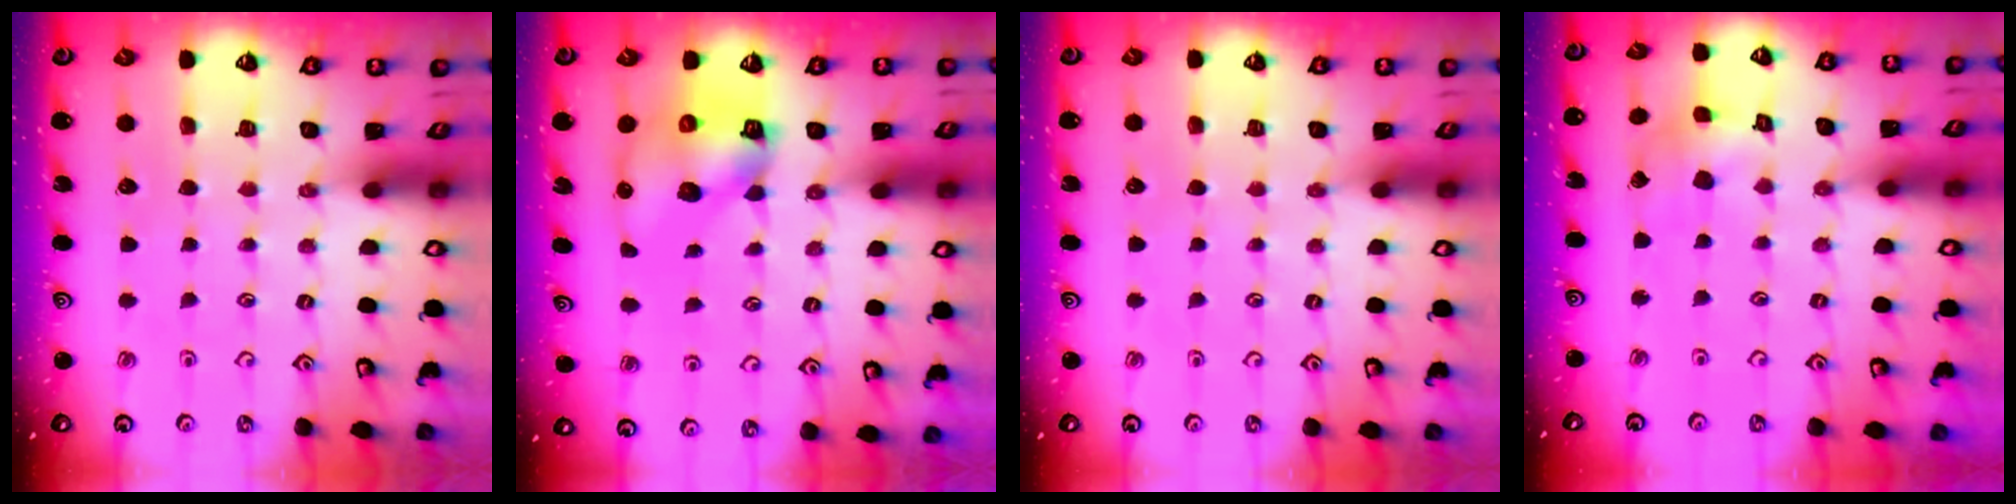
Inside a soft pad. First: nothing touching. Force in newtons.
{"total": 10.3, "press": 10.3, "slide": 0.9}
{"total": 0.0}
{"total": 5.2, "press": 5.2, "slide": 0.5}